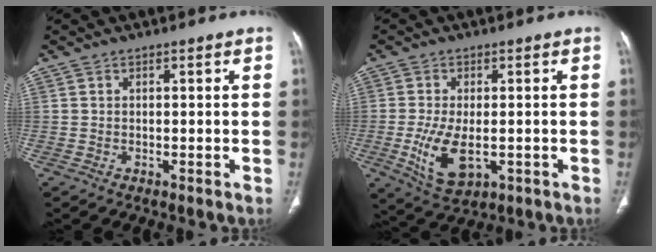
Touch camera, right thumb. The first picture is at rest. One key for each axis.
{"total": 8.8, "fx": -2.1, "fy": 4.5, "fz": 7.3, "tx": -0.142, "ty": -0.013, "tz": -0.025}